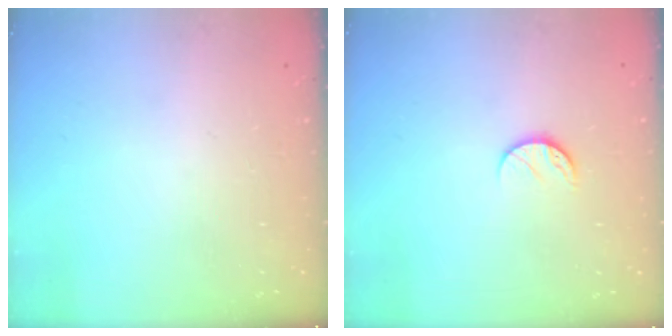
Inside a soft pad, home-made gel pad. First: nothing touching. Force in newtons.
{"total": 7.1, "press": 7.1, "slide": 0.8}